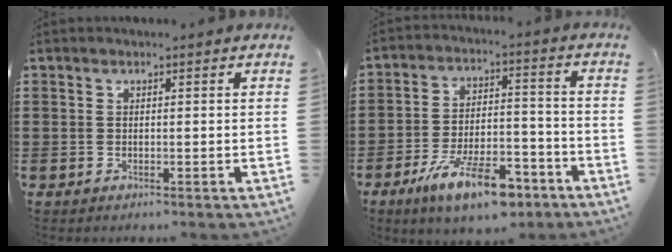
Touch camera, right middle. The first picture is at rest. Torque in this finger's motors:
{"motor_torque": [2.14, 0.00, 0.25, 0.21]}